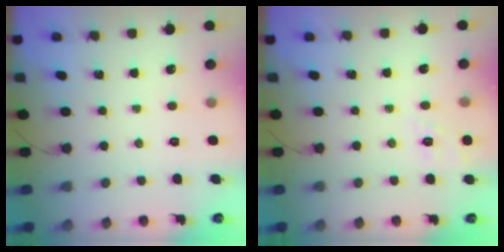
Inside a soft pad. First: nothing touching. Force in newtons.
{"total": 2.1, "press": 1.4, "slide": 1.5}